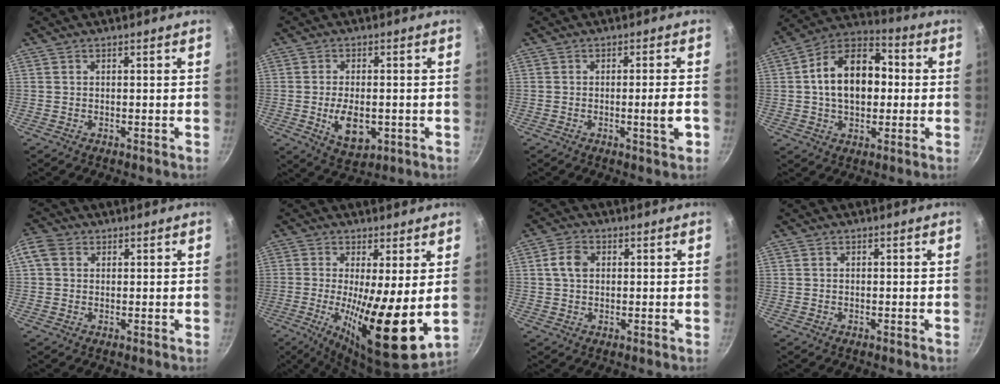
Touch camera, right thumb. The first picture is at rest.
{"total": 8.2, "force": [-1.6, 4.6, 6.6], "torque": [-0.104, -0.003, -0.016]}
{"total": 4.4, "force": [-1.2, 0.2, 4.3], "torque": [-0.060, 0.007, -0.017]}
{"total": 16.6, "force": [0.9, 11.2, 12.2], "torque": [-0.164, 0.032, -0.002]}
{"total": 4.3, "force": [1.2, 3.5, 2.3], "torque": [-0.044, 0.007, 0.011]}
{"total": 15.6, "force": [-0.3, 3.8, 15.1], "torque": [-0.245, -0.033, -0.003]}
{"total": 4.4, "force": [0.8, 3.2, 2.9], "torque": [-0.046, 0.008, 0.010]}
{"total": 0.0}